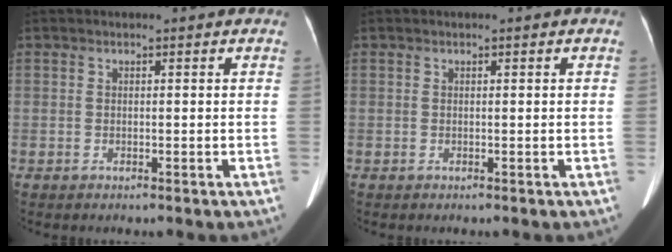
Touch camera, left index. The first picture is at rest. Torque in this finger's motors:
{"motor_torque": [0.07, -0.01, -0.01, 0.02]}